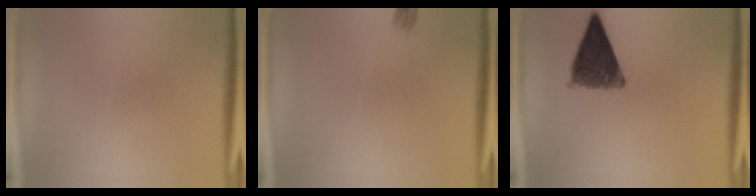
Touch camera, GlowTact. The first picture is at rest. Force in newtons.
{"total": 1.0}
{"total": 9.6}